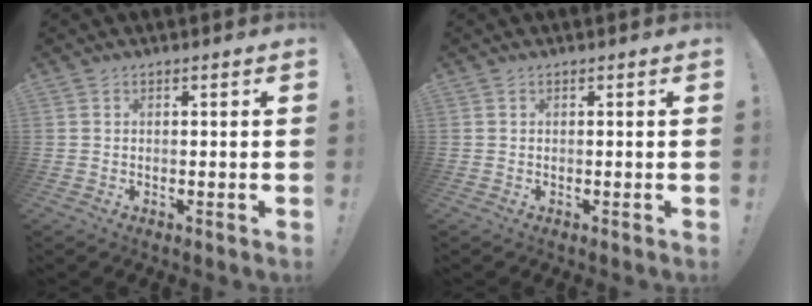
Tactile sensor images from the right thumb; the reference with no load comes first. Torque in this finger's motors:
{"motor_torque": [0.00, 0.00, 0.00, 0.00, 0.00]}